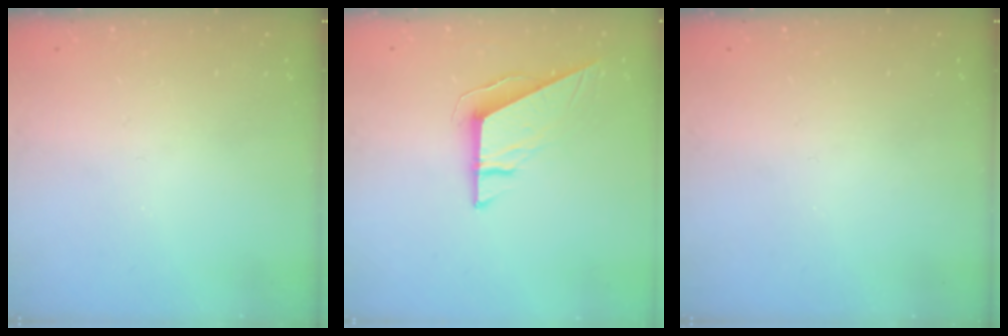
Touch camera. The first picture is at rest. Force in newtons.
{"total": 9.2, "press": 9.2, "slide": 0.4}
{"total": 0.0}